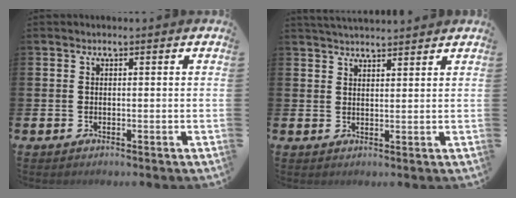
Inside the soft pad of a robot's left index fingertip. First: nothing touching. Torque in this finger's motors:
{"motor_torque": [0.19, -0.40, 0.10, 0.11]}